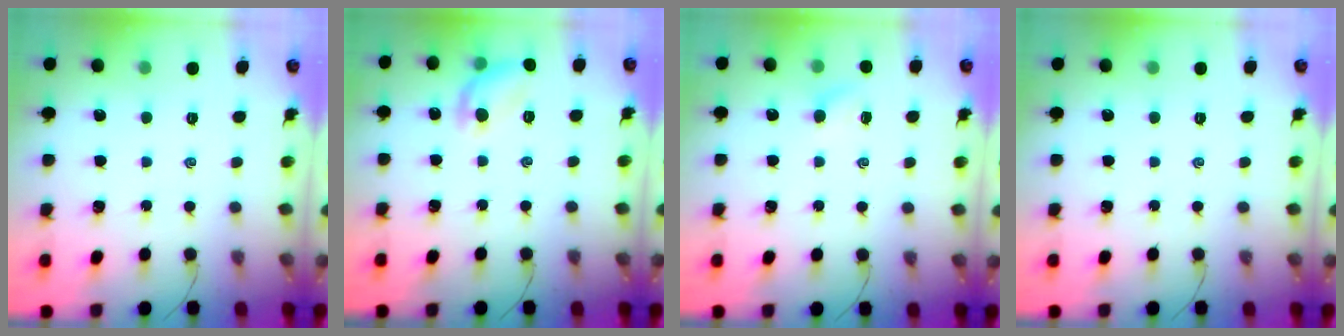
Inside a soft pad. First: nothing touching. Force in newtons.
{"total": 9.1, "press": 9.1, "slide": 0.1}
{"total": 3.6, "press": 3.4, "slide": 1.3}
{"total": 0.0}